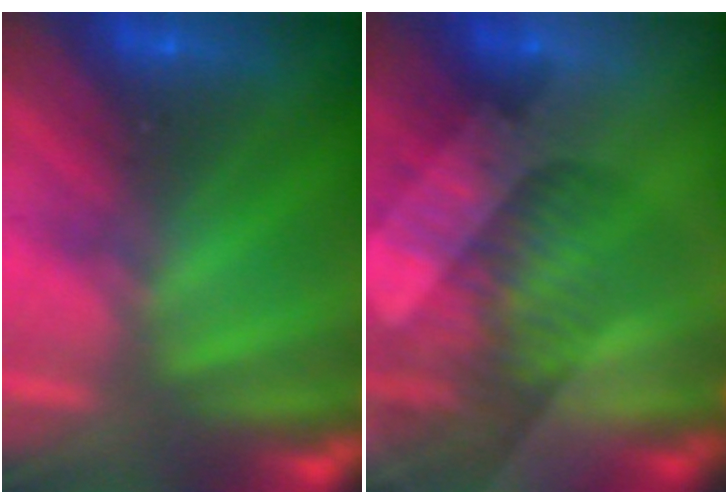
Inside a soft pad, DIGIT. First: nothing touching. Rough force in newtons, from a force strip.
{"total": 3.2}